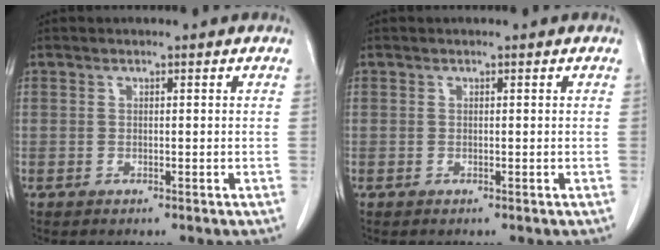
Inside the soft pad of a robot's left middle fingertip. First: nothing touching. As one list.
[{"total": 0.0}]